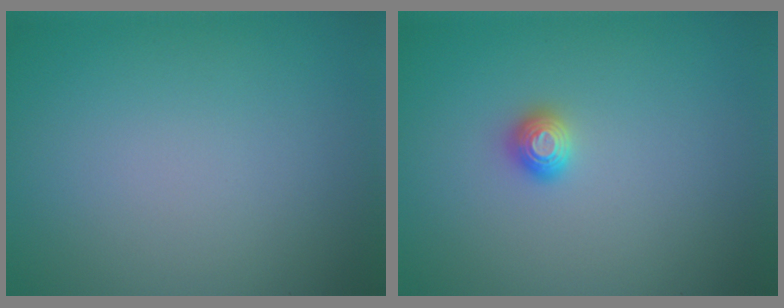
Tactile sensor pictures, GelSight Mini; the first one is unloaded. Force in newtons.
{"total": 1.1, "press": 1.1, "slide": 0.1}